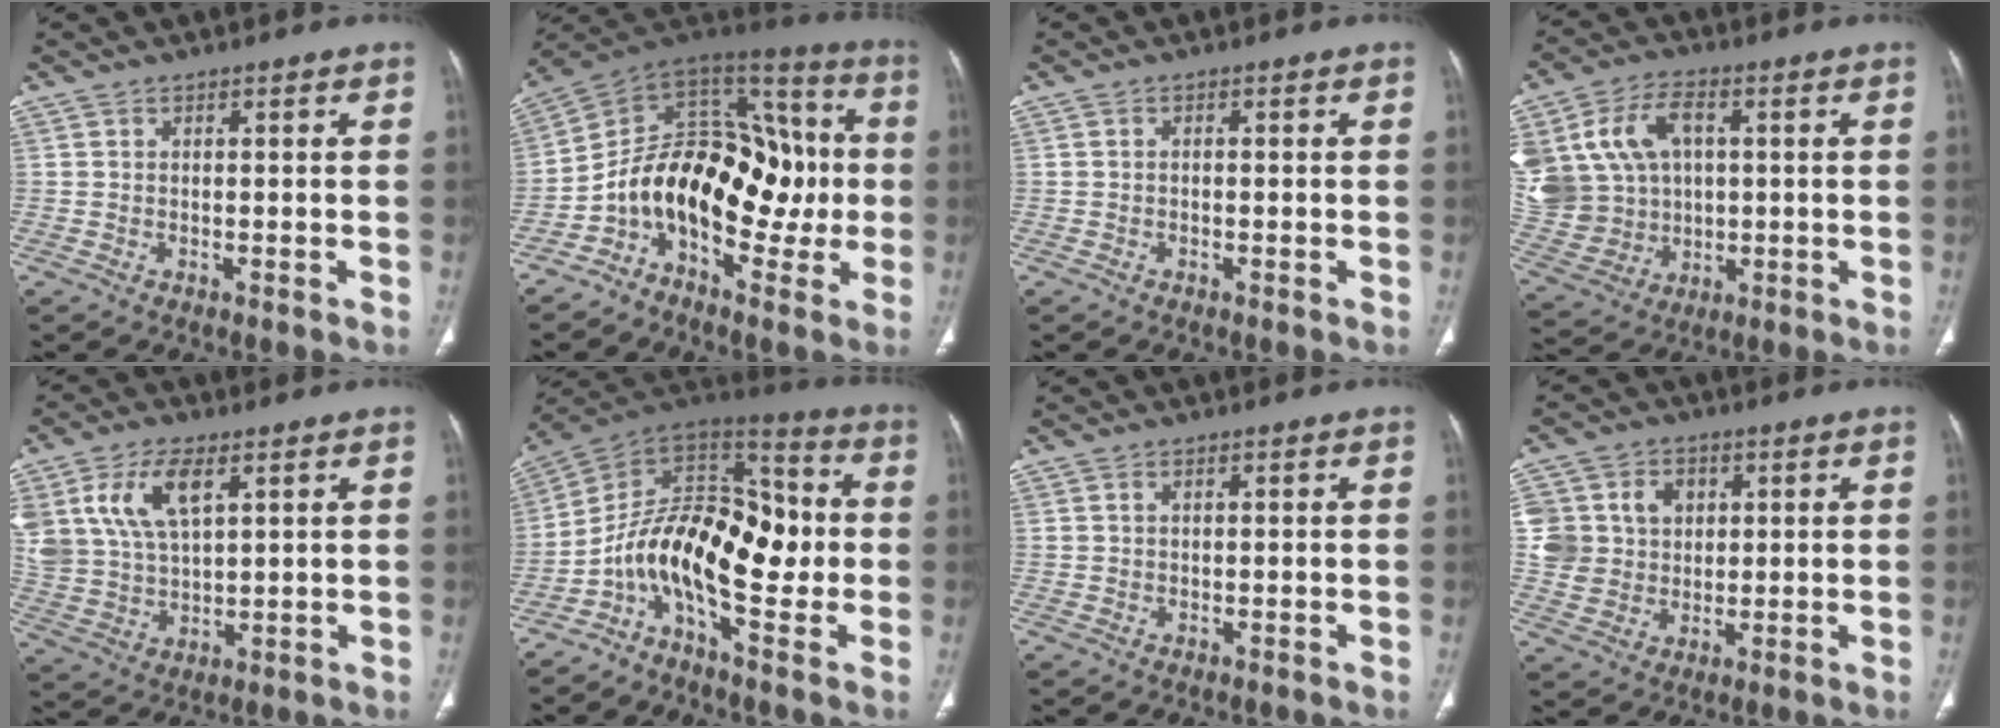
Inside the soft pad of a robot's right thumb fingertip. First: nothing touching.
{"total": 21.8, "force": [-3.6, 13.6, 16.7], "torque": [-0.220, 0.082, -0.064]}
{"total": 0.0}
{"total": 22.3, "force": [4.5, 17.4, 13.2], "torque": [-0.305, 0.031, 0.106]}
{"total": 13.6, "force": [5.9, 7.3, 9.8], "torque": [-0.194, -0.011, 0.125]}
{"total": 17.5, "force": [-3.8, 8.7, 14.7], "torque": [-0.205, 0.080, -0.076]}
{"total": 0.7, "force": [0.3, 0.5, 0.4], "torque": [-0.008, 0.002, 0.007]}
{"total": 11.4, "force": [2.5, 10.3, 4.3], "torque": [-0.053, 0.009, 0.056]}